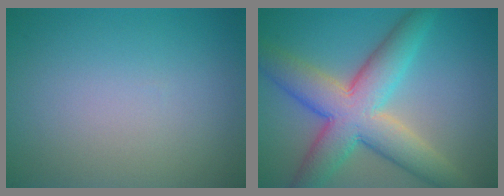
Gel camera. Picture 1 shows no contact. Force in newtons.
{"total": 9.2, "press": 9.2, "slide": 0.2}